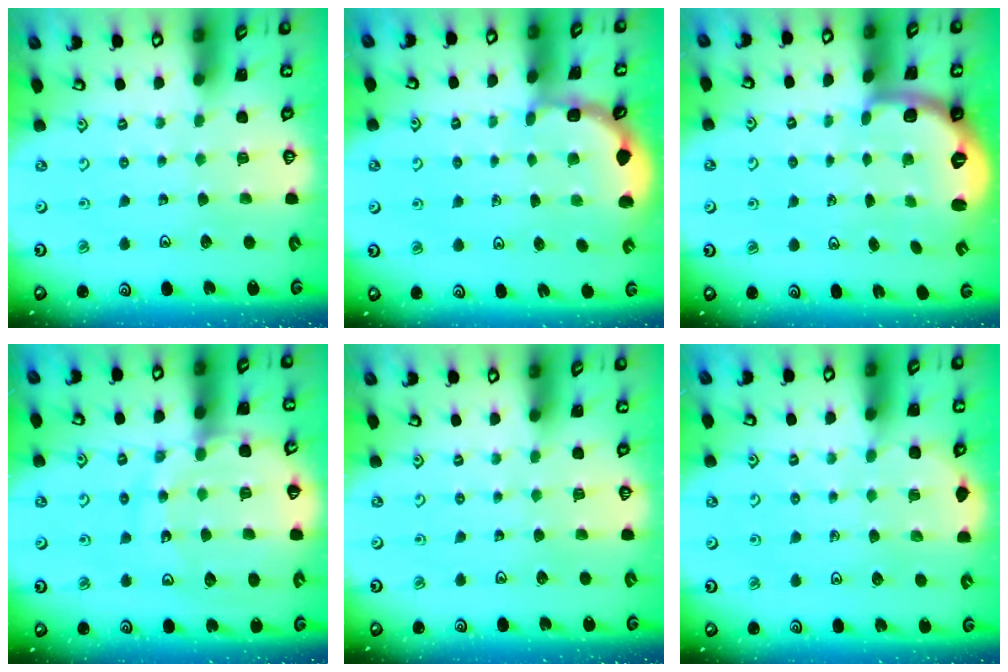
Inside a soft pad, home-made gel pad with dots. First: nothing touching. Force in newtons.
{"total": 2.1, "press": 2.1, "slide": 0.3}
{"total": 2.7, "press": 1.8, "slide": 2.0}
{"total": 14.4, "press": 14.3, "slide": 1.7}
{"total": 0.0}
{"total": 3.8, "press": 3.6, "slide": 1.5}